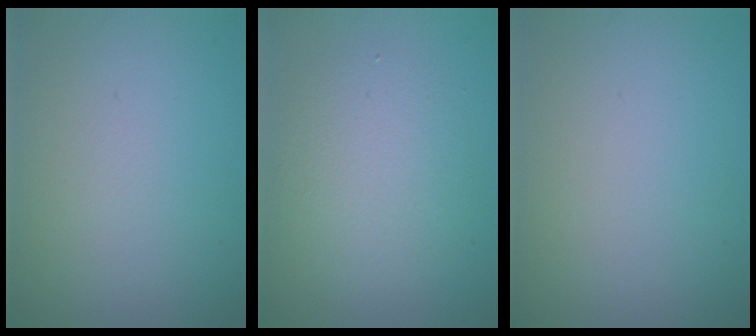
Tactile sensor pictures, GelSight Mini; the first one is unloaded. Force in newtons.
{"total": 4.0, "press": 4.0, "slide": 0.3}
{"total": 0.0}